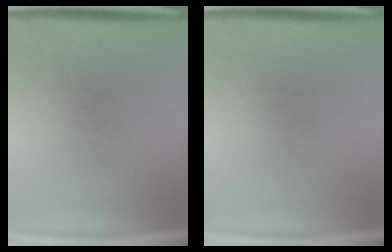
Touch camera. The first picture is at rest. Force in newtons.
{"total": 0.0}